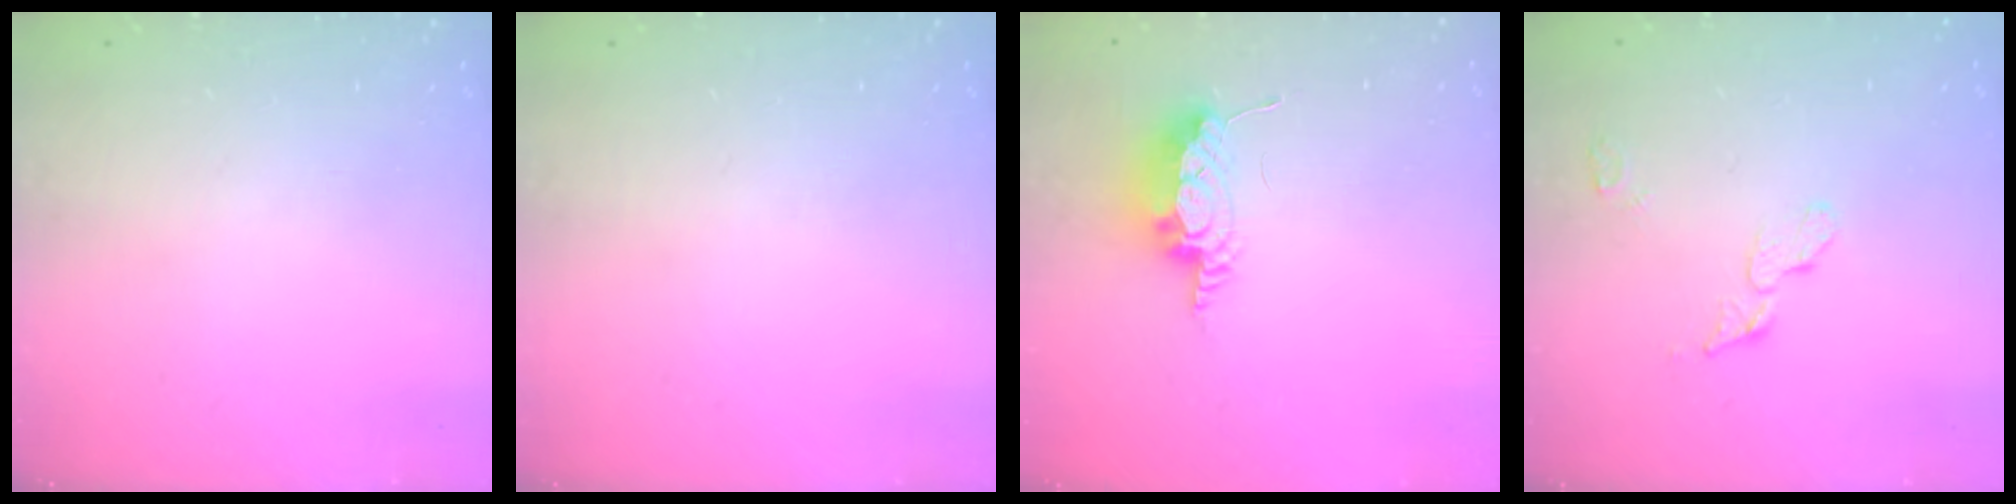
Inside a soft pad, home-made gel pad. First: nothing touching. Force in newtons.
{"total": 0.0}
{"total": 10.8, "press": 8.9, "slide": 6.2}
{"total": 4.8, "press": 4.8, "slide": 0.3}